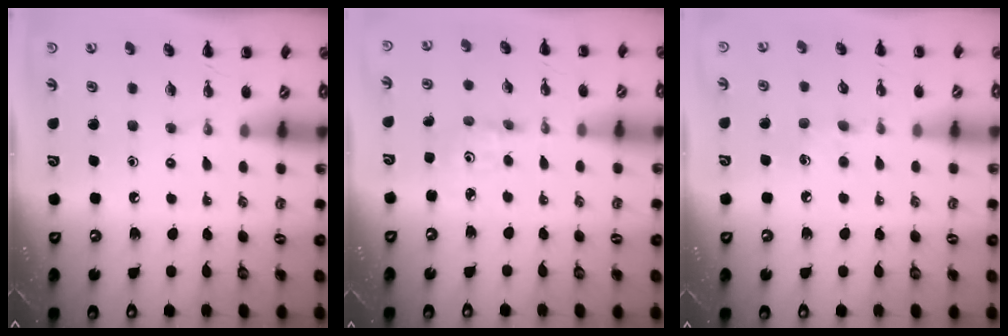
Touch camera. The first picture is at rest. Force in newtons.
{"total": 2.6, "press": 2.5, "slide": 0.8}
{"total": 5.1, "press": 4.9, "slide": 1.3}